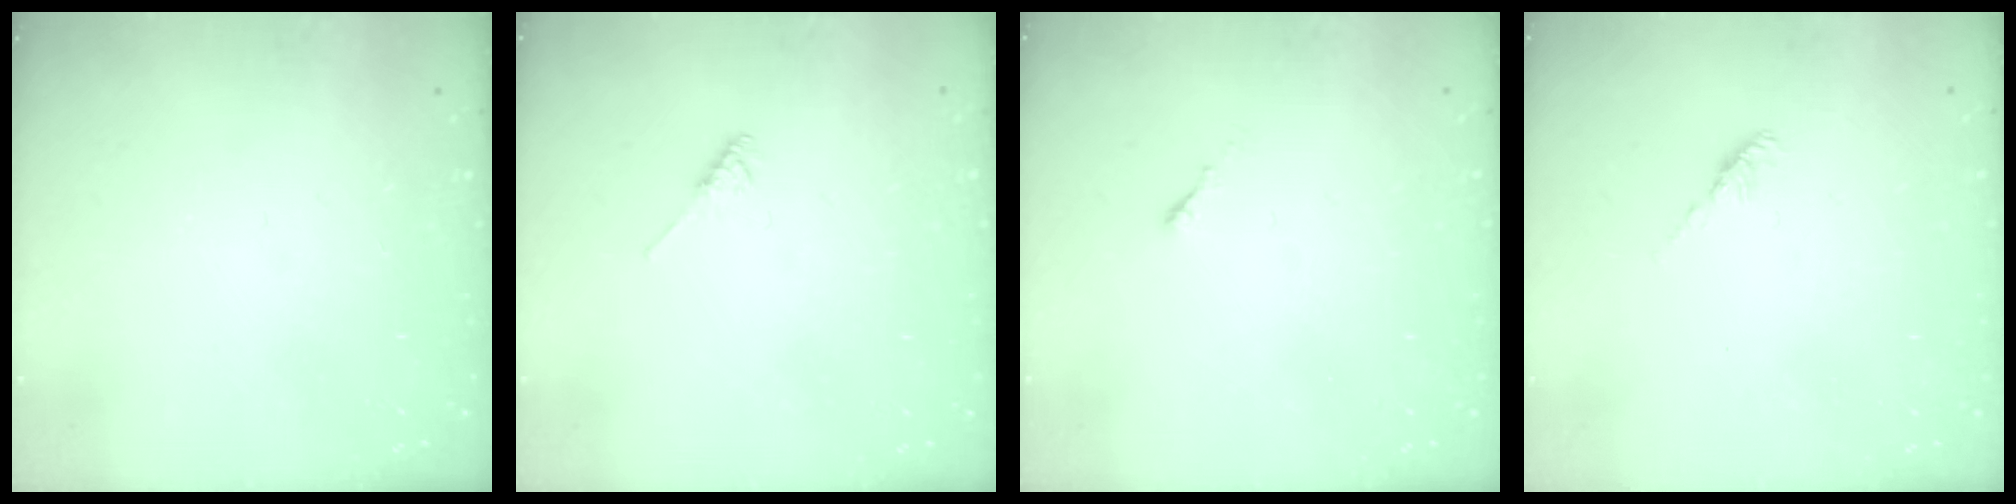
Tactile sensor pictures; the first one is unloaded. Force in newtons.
{"total": 2.2, "press": 2.2, "slide": 0.5}
{"total": 0.0}
{"total": 2.2, "press": 2.1, "slide": 0.6}